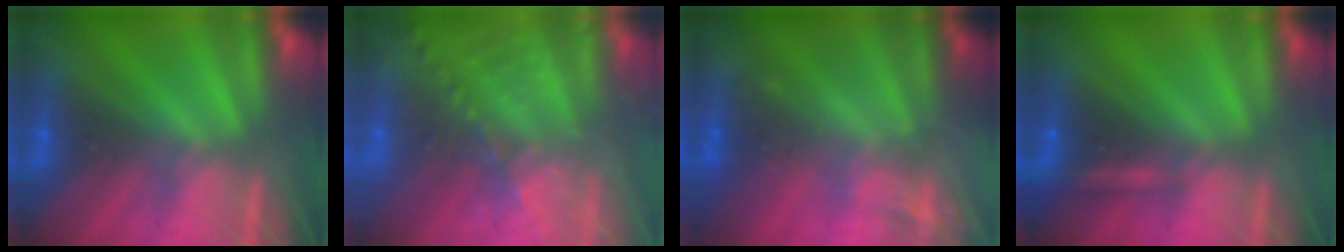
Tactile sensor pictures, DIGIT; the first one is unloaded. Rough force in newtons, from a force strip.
{"total": 9.6}
{"total": 2.1}
{"total": 2.2}